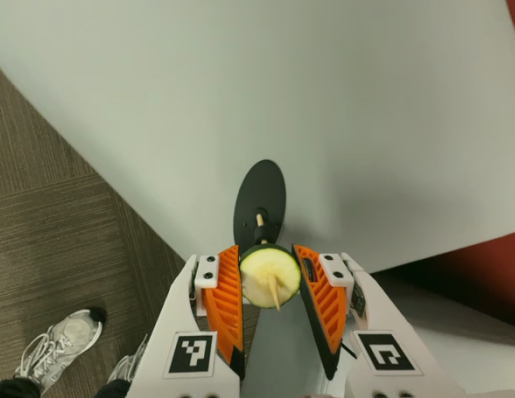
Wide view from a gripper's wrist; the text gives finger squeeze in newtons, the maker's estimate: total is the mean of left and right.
{"total": 11.4, "left": 12.0, "right": 10.9}